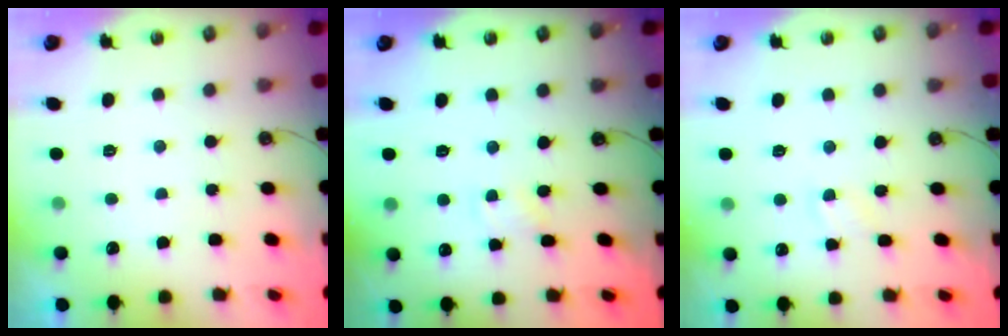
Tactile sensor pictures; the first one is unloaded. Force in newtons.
{"total": 1.5, "press": 1.5, "slide": 0.3}
{"total": 4.1, "press": 4.1, "slide": 0.6}